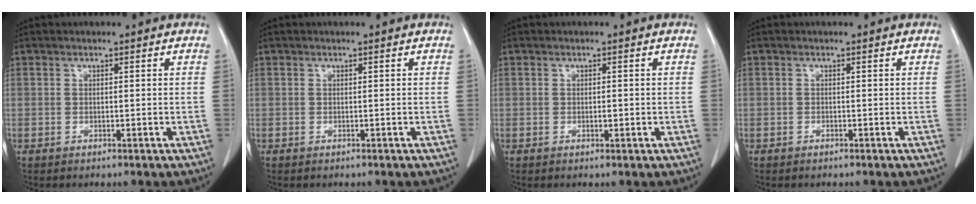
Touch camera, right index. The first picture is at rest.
{"total": 0.0}
{"total": 0.9, "force": [0.0, 0.4, 0.8], "torque": [-0.010, 0.001, 0.002]}
{"total": 0.0}